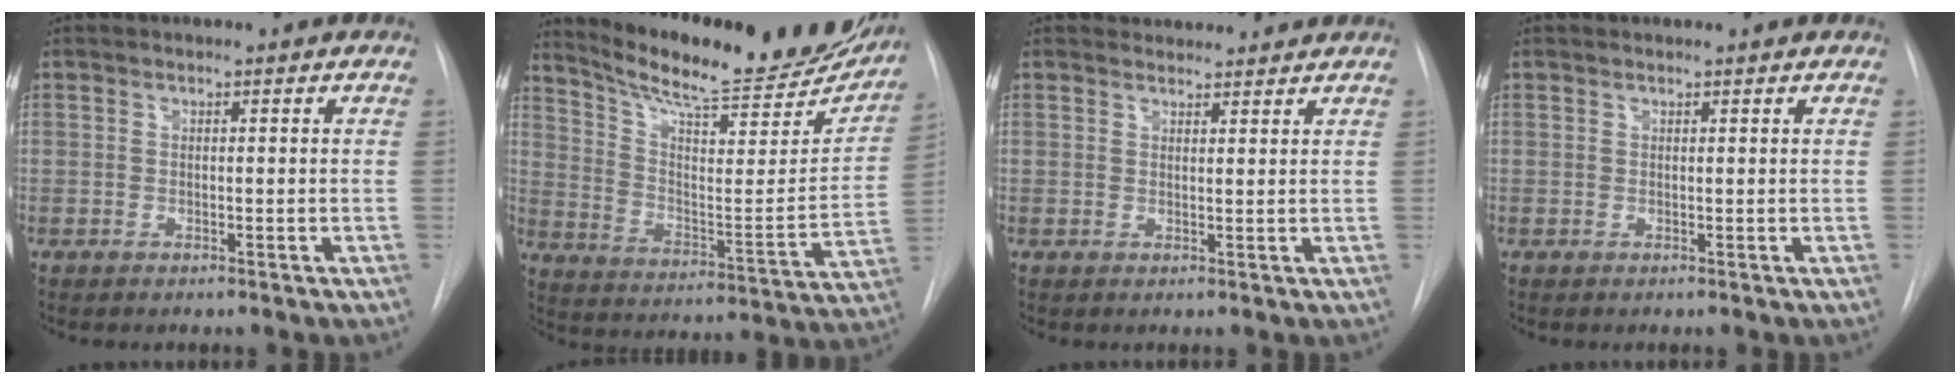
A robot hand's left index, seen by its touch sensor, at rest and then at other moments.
{"total": 25.7, "force": [22.4, 4.5, 11.8], "torque": [-0.179, -0.052, 0.307]}
{"total": 4.0, "force": [3.9, 0.9, -0.1], "torque": [0.000, 0.019, 0.051]}
{"total": 1.3, "force": [1.3, 0.2, 0.3], "torque": [-0.008, 0.013, 0.017]}